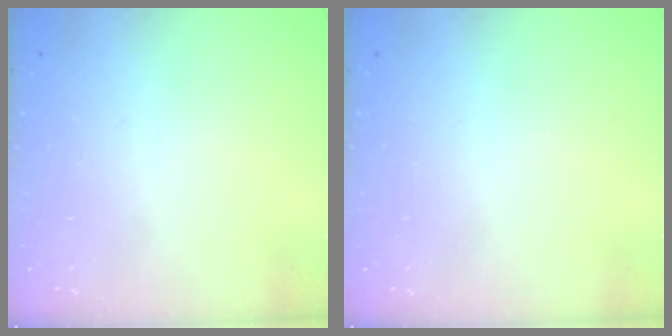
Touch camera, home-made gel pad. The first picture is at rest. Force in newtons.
{"total": 0.0}